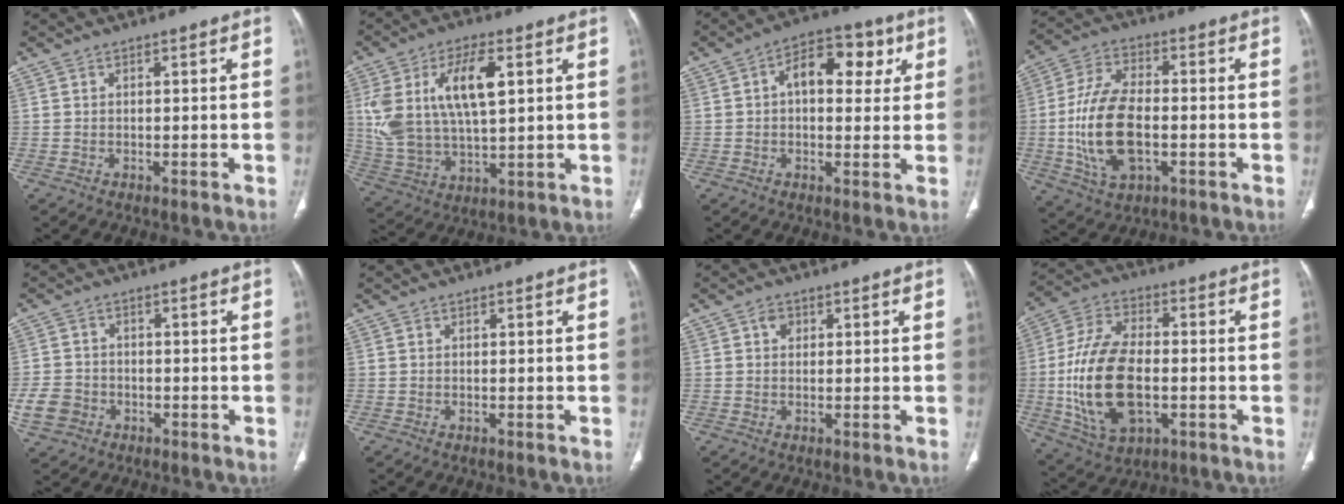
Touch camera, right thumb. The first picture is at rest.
{"total": 16.8, "force": [4.6, 8.0, 14.1], "torque": [-0.274, -0.003, 0.094]}
{"total": 11.2, "force": [3.0, 6.9, 8.3], "torque": [-0.080, 0.019, 0.036]}
{"total": 15.7, "force": [-2.4, 8.7, 12.9], "torque": [-0.250, 0.014, -0.038]}
{"total": 5.9, "force": [-2.1, 4.9, 2.3], "torque": [-0.044, 0.016, -0.037]}
{"total": 0.0}
{"total": 2.1, "force": [0.7, 1.7, 1.0], "torque": [-0.004, 0.001, 0.008]}
{"total": 19.1, "force": [-2.6, 10.9, 15.5], "torque": [-0.296, 0.013, -0.035]}